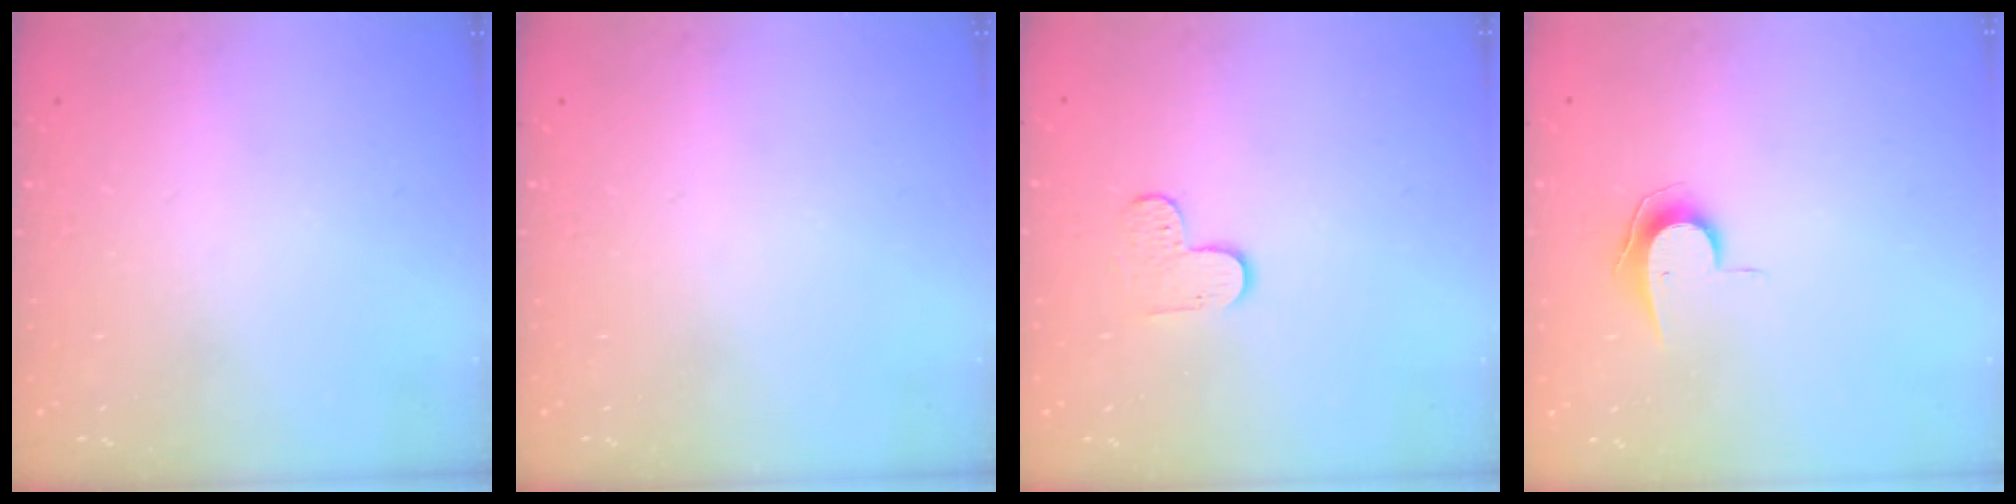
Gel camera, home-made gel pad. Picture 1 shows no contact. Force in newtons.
{"total": 0.0}
{"total": 3.7, "press": 3.7, "slide": 0.4}
{"total": 7.7, "press": 7.6, "slide": 0.4}